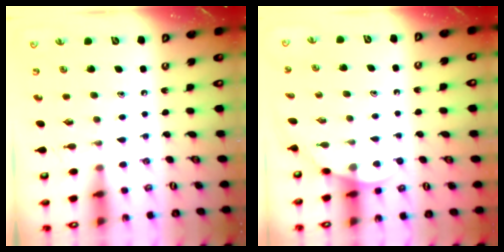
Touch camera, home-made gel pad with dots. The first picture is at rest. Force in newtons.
{"total": 3.9, "press": 3.9, "slide": 0.2}